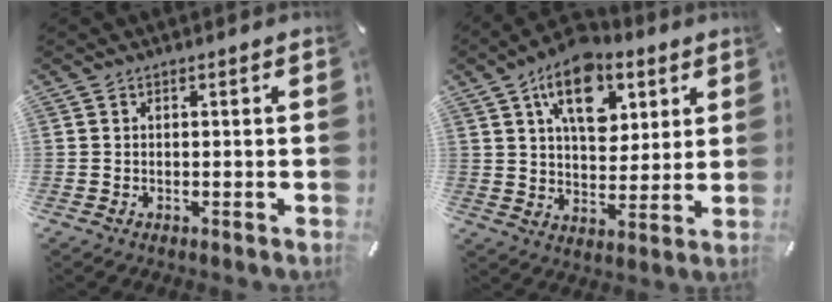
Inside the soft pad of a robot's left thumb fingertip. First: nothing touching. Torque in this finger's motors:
{"motor_torque": [1.51, 2.12, 2.04, -0.73, 0.54]}